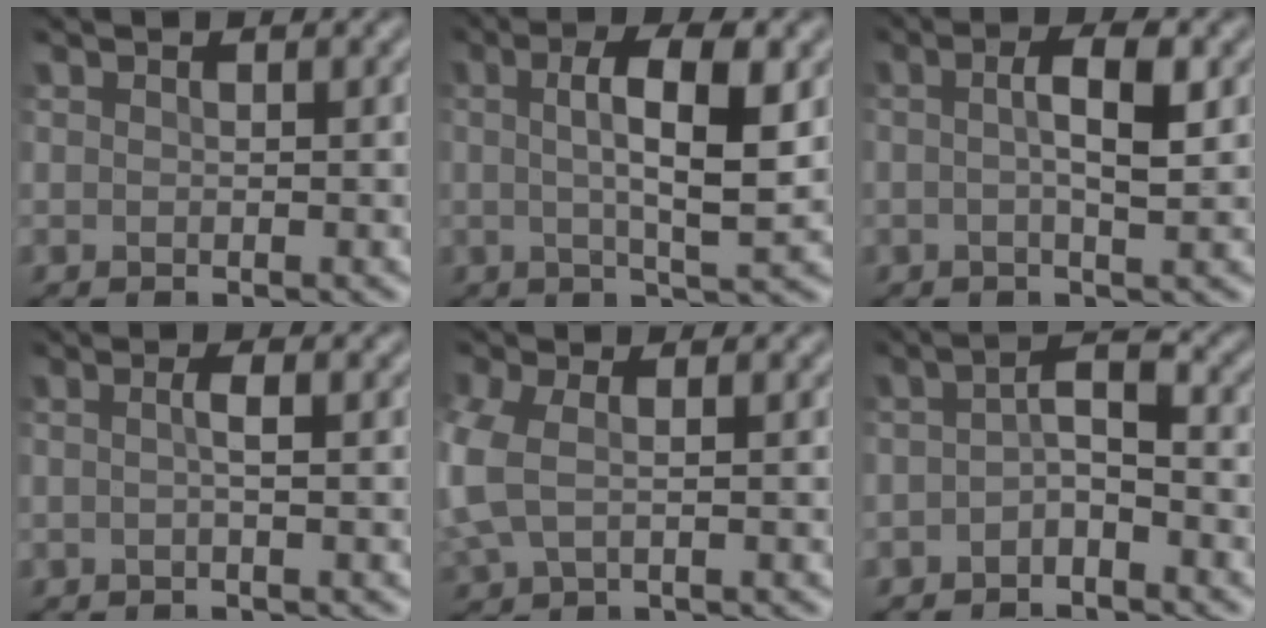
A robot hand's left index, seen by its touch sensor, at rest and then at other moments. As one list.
[{"total": 6.1, "force": [0.6, 1.5, 5.9], "torque": [-0.093, 0.004, 0.007]}, {"total": 3.4, "force": [0.3, 0.7, 3.3], "torque": [-0.061, 0.005, 0.000]}, {"total": 1.3, "force": [-0.4, 0.2, 1.3], "torque": [-0.025, 0.004, -0.011]}, {"total": 3.7, "force": [-0.4, 2.1, 3.1], "torque": [-0.096, -0.001, -0.011]}, {"total": 2.5, "force": [-1.6, 0.8, 1.8], "torque": [-0.036, 0.009, -0.037]}]